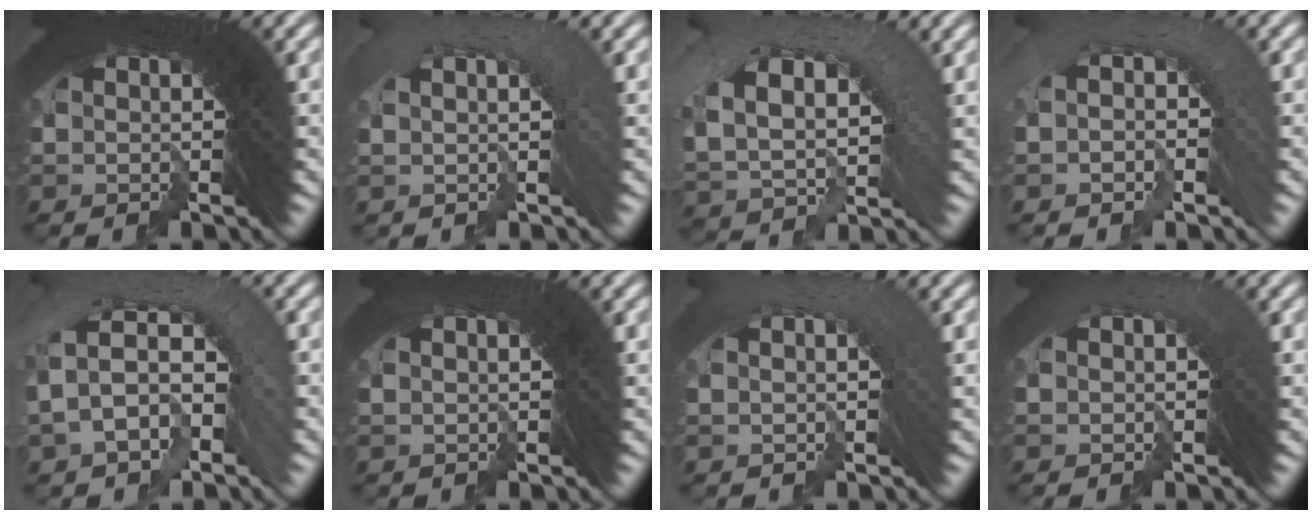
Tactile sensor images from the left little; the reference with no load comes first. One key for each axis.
{"total": 2.5, "fx": -2.2, "fy": 0.7, "fz": -1.0, "tx": 0.016, "ty": 0.004, "tz": -0.036}
{"total": 7.4, "fx": -2.3, "fy": 6.5, "fz": 2.8, "tx": -0.078, "ty": -0.007, "tz": -0.043}
{"total": 3.8, "fx": -3.3, "fy": 1.3, "fz": -1.4, "tx": 0.022, "ty": 0.003, "tz": -0.056}
{"total": 5.3, "fx": -3.3, "fy": 4.1, "fz": 0.3, "tx": -0.016, "ty": 0.010, "tz": -0.069}
{"total": 0.9, "fx": -0.3, "fy": -0.2, "fz": -0.8, "tx": 0.003, "ty": -0.001, "tz": -0.003}
{"total": 2.8, "fx": -2.3, "fy": 0.3, "fz": -1.5, "tx": 0.023, "ty": 0.004, "tz": -0.037}
{"total": 3.2, "fx": -2.5, "fy": -0.5, "fz": -1.9, "tx": 0.025, "ty": -0.011, "tz": -0.034}